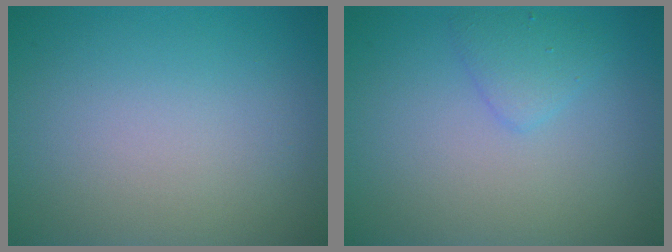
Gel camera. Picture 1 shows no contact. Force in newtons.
{"total": 1.7, "press": 1.6, "slide": 0.1}